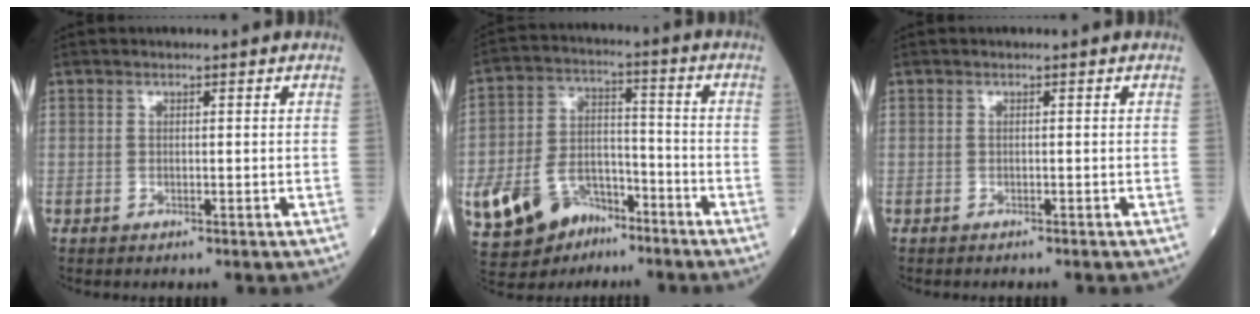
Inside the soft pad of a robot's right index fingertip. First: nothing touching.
{"total": 16.5, "force": [-9.5, 10.2, 8.9], "torque": [-0.189, 0.015, -0.157]}
{"total": 0.9, "force": [-0.9, 0.0, 0.4], "torque": [-0.008, -0.002, -0.012]}